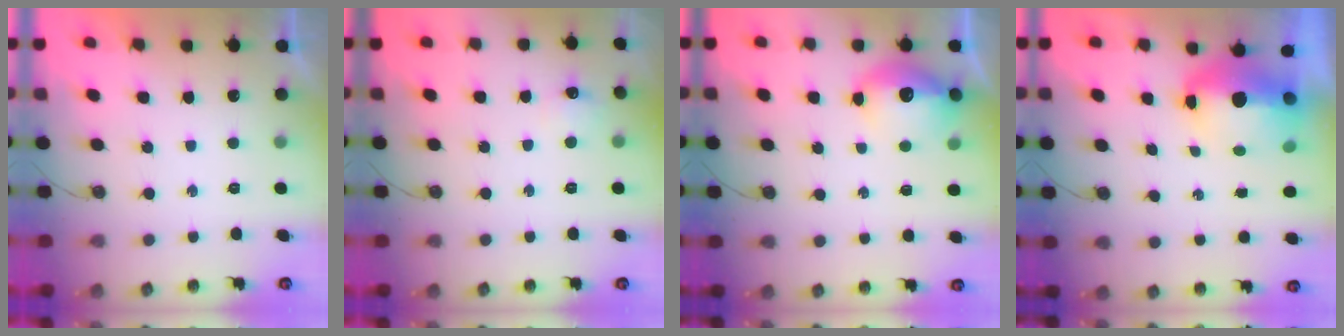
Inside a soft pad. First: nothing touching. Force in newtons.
{"total": 6.1, "press": 6.0, "slide": 0.8}
{"total": 12.2, "press": 12.1, "slide": 1.2}
{"total": 9.0, "press": 9.0, "slide": 1.0}